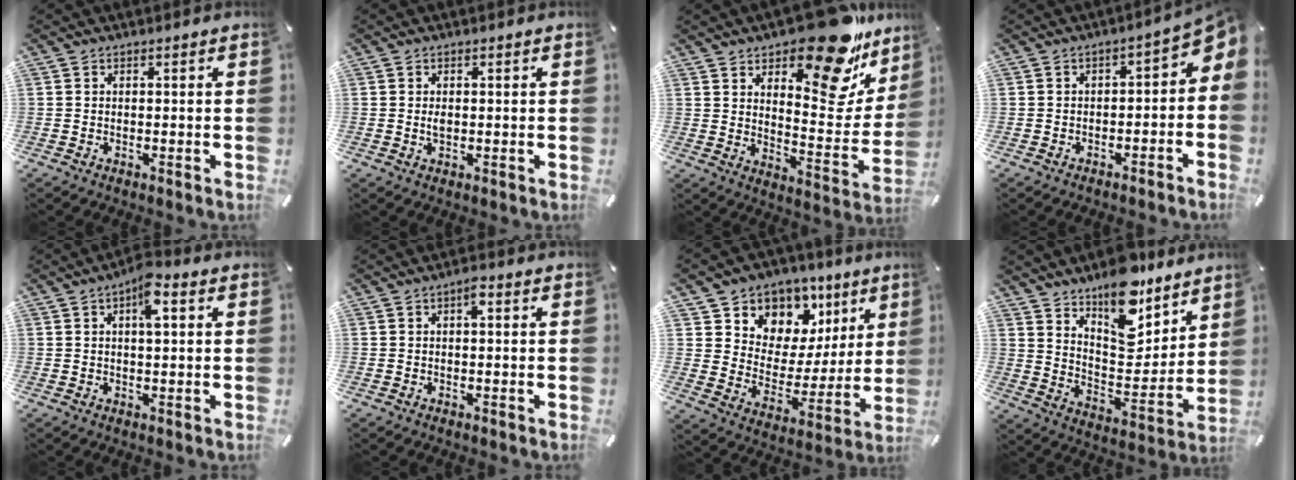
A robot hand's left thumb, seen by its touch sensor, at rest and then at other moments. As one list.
[{"total": 1.3, "force": [0.3, 0.7, 1.0], "torque": [-0.023, 0.004, 0.004]}, {"total": 19.7, "force": [15.0, 7.5, 10.4], "torque": [-0.133, -0.119, 0.247]}, {"total": 4.8, "force": [0.0, 3.0, 3.8], "torque": [-0.047, -0.009, -0.007]}, {"total": 5.8, "force": [1.9, 2.0, 5.1], "torque": [-0.081, 0.001, 0.025]}, {"total": 2.3, "force": [0.2, 0.8, 2.1], "torque": [-0.043, 0.010, 0.001]}, {"total": 8.8, "force": [5.2, 7.1, -0.6], "torque": [0.008, -0.073, 0.094]}, {"total": 16.0, "force": [12.4, 7.4, 6.9], "torque": [-0.092, -0.101, 0.220]}]